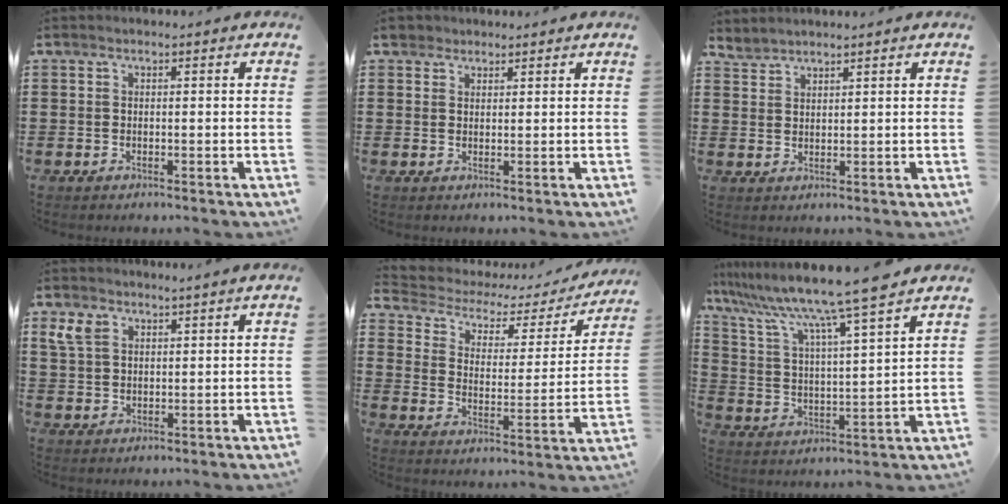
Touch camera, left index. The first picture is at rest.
{"total": 1.8, "force": [1.5, 1.0, 0.0], "torque": [-0.007, 0.006, 0.030]}
{"total": 2.0, "force": [2.0, 0.1, -0.2], "torque": [-0.003, -0.001, 0.041]}
{"total": 3.5, "force": [2.6, 1.5, 1.9], "torque": [-0.046, 0.004, 0.049]}
{"total": 3.6, "force": [2.1, 2.3, 1.8], "torque": [-0.054, -0.013, 0.025]}
{"total": 9.8, "force": [8.3, -1.1, 5.1], "torque": [-0.134, -0.059, 0.131]}